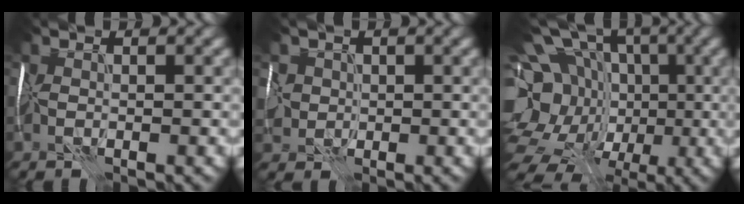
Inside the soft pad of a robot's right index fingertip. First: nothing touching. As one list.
[{"total": 3.4, "force": [-0.3, 3.3, 0.6], "torque": [0.003, 0.002, -0.019]}, {"total": 16.5, "force": [-1.8, 13.8, 8.9], "torque": [-0.169, 0.010, -0.036]}]